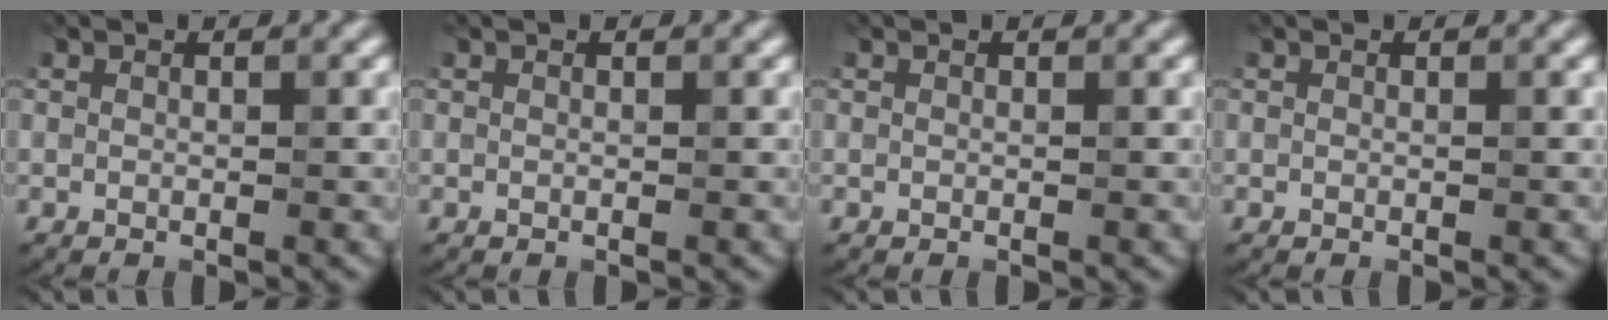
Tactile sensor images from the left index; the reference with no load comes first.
{"total": 0.0}
{"total": 0.0}
{"total": 0.0}